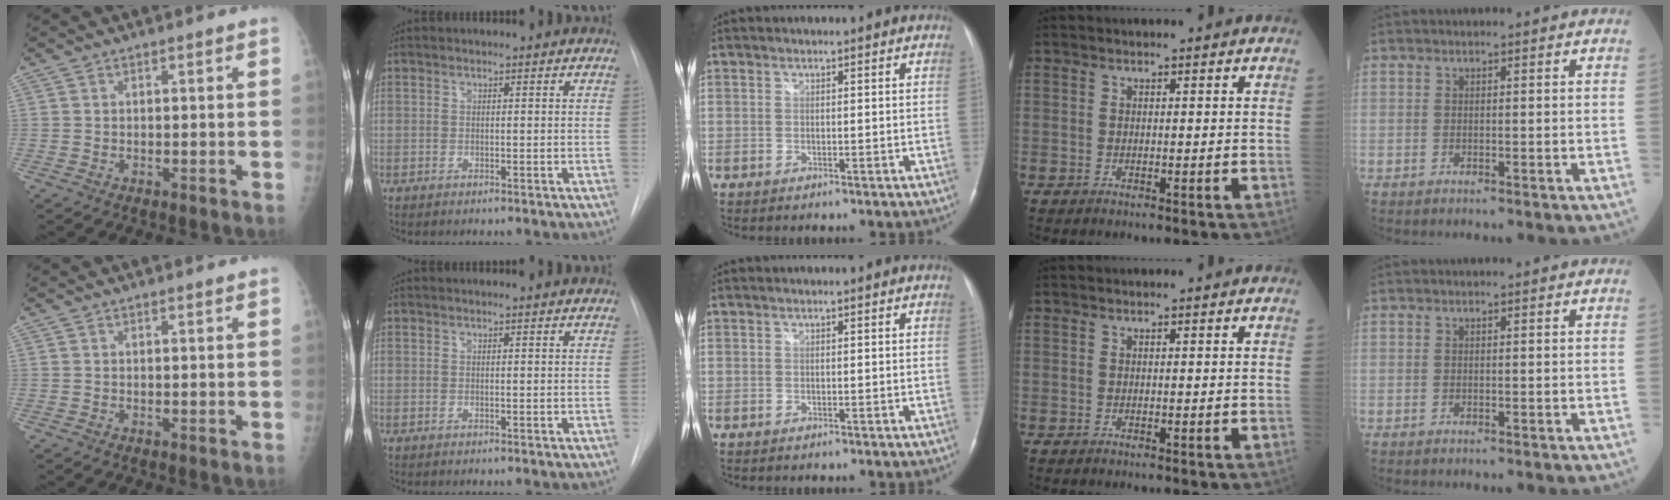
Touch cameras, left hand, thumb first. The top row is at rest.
{"thumb": {"total": 0.7, "force": [0.6, 0.1, 0.3], "torque": [-0.003, 0.001, 0.009]}, "index": {"total": 0.9, "force": [0.9, 0.0, 0.1], "torque": [-0.007, 0.005, 0.008]}}